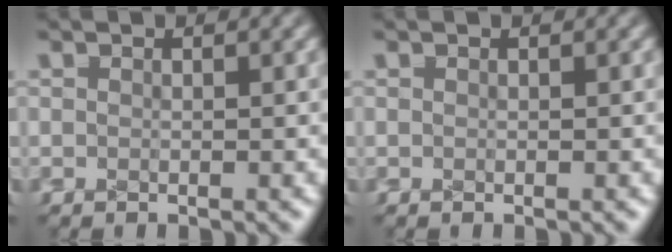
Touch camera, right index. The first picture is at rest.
{"total": 0.0}